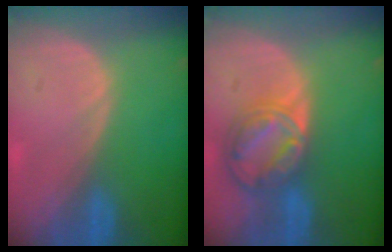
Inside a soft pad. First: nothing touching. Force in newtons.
{"total": 8.7, "press": 7.5, "slide": 4.6}